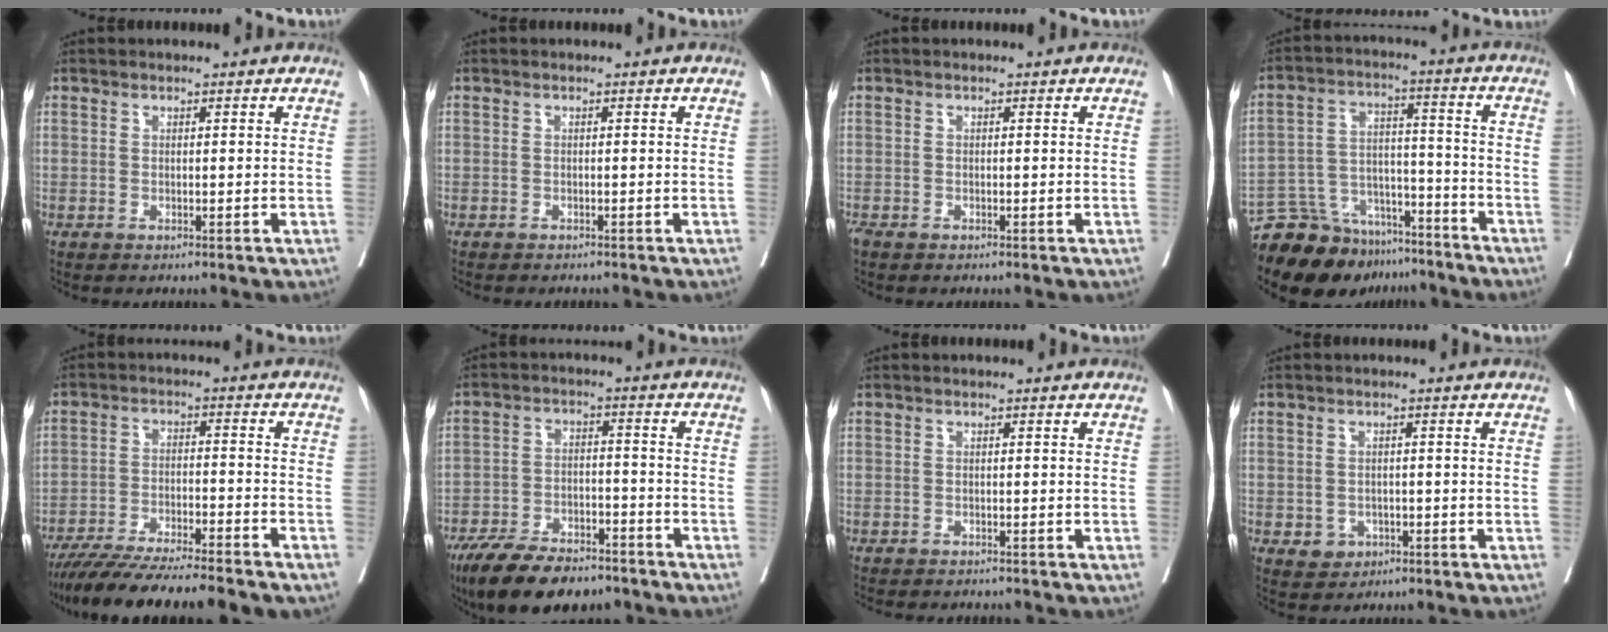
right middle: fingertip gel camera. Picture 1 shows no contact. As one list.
[{"total": 2.6, "force": [-2.3, 0.5, 0.9], "torque": [-0.018, -0.005, -0.028]}, {"total": 0.9, "force": [-0.7, 0.3, 0.3], "torque": [-0.014, -0.004, -0.014]}, {"total": 13.5, "force": [-11.9, 5.7, 3.1], "torque": [-0.052, 0.033, -0.195]}, {"total": 15.1, "force": [-13.2, 0.4, 7.2], "torque": [-0.113, -0.025, -0.208]}, {"total": 13.0, "force": [-10.4, 4.4, 6.4], "torque": [-0.103, -0.007, -0.171]}, {"total": 5.1, "force": [-4.6, 1.0, 1.8], "torque": [-0.025, -0.005, -0.061]}, {"total": 2.6, "force": [-0.9, 2.3, 0.7], "torque": [-0.010, 0.005, -0.005]}]